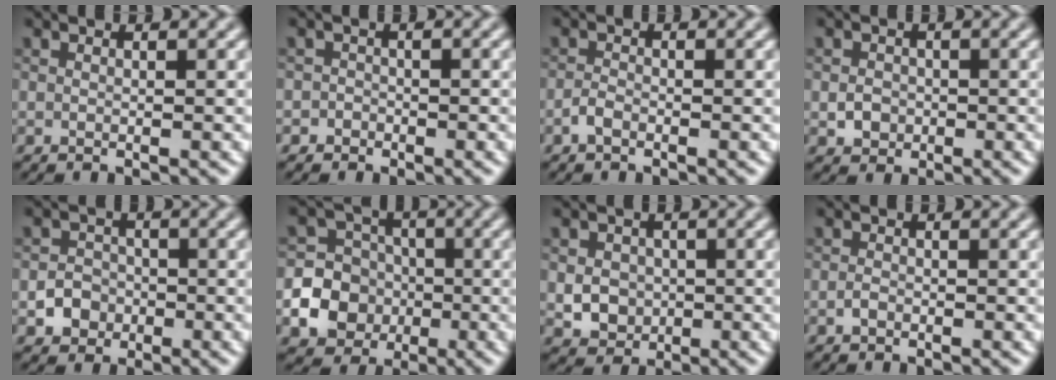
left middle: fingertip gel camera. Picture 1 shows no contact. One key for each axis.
{"total": 1.4, "fx": -0.9, "fy": 1.1, "fz": -0.1, "tx": 0.016, "ty": 0.009, "tz": -0.016}
{"total": 1.1, "fx": -0.8, "fy": 0.4, "fz": 0.6, "tx": -0.013, "ty": 0.002, "tz": -0.018}
{"total": 1.6, "fx": -0.4, "fy": 1.4, "fz": 0.6, "tx": -0.007, "ty": -0.002, "tz": -0.010}
{"total": 2.4, "fx": -0.9, "fy": 2.1, "fz": 0.7, "tx": 0.003, "ty": 0.003, "tz": -0.022}
{"total": 12.8, "fx": -3.9, "fy": 11.9, "fz": 2.7, "tx": -0.078, "ty": -0.026, "tz": -0.083}
{"total": 3.0, "fx": -0.3, "fy": 2.6, "fz": 1.4, "tx": -0.028, "ty": -0.003, "tz": -0.007}
{"total": 0.7, "fx": -0.4, "fy": 0.4, "fz": 0.3, "tx": -0.007, "ty": 0.000, "tz": -0.010}